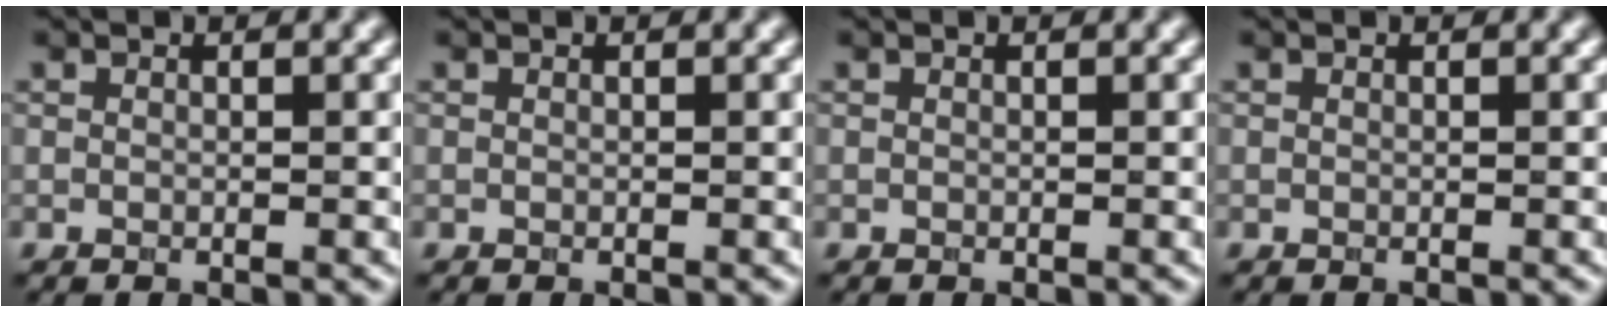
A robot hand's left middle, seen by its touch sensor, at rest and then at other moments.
{"total": 0.0}
{"total": 0.0}
{"total": 0.0}